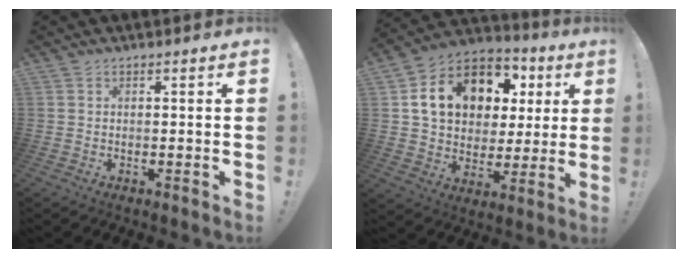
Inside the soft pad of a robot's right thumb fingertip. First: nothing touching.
{"total": 17.3, "force": [6.8, 12.6, 9.7], "torque": [-0.152, -0.024, 0.140]}